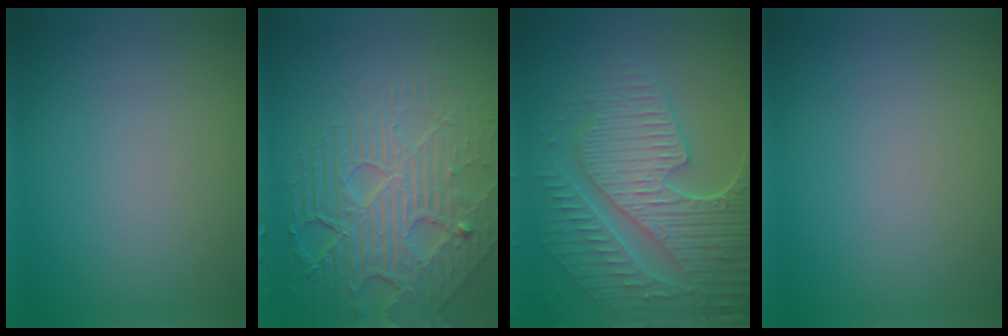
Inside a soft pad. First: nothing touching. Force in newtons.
{"total": 8.7, "press": 5.9, "slide": 6.4}
{"total": 8.7, "press": 6.2, "slide": 6.1}
{"total": 0.0}